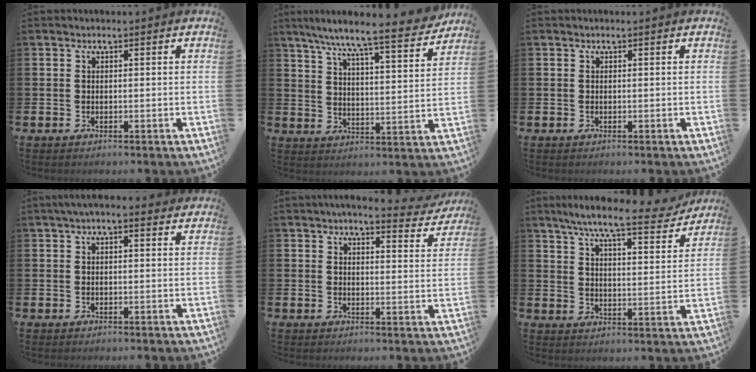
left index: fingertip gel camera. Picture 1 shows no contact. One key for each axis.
{"total": 8.9, "fx": 7.9, "fy": 0.1, "fz": 3.9, "tx": -0.095, "ty": -0.054, "tz": 0.133}
{"total": 0.0}
{"total": 1.9, "fx": 1.4, "fy": 0.5, "fz": 1.2, "tx": -0.013, "ty": 0.002, "tz": 0.021}
{"total": 4.3, "fx": 4.1, "fy": 0.4, "fz": 1.3, "tx": -0.020, "ty": -0.023, "tz": 0.067}
{"total": 8.7, "fx": 7.6, "fy": 0.9, "fz": 4.1, "tx": -0.090, "ty": -0.041, "tz": 0.129}